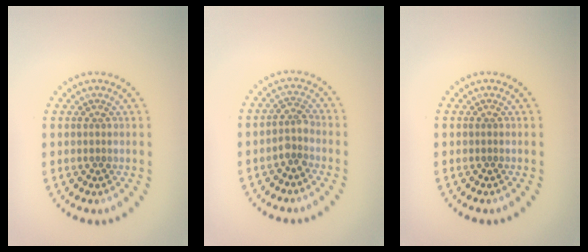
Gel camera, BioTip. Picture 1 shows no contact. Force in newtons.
{"total": 1.8, "press": 1.4, "slide": 1.2}
{"total": 0.0}